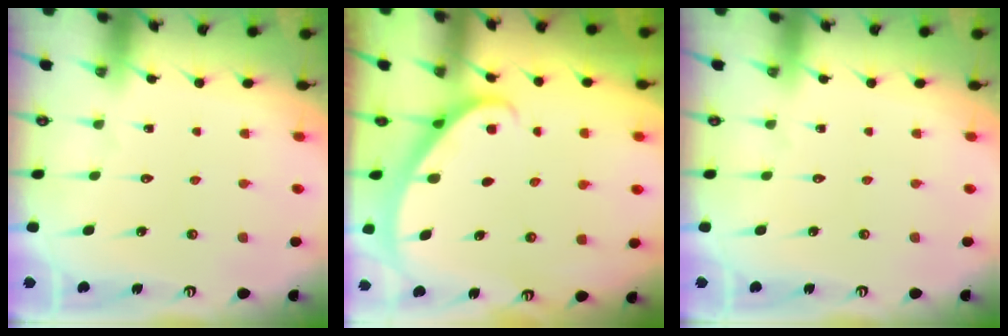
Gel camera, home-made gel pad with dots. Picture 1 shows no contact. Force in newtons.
{"total": 2.2, "press": 2.2, "slide": 0.1}
{"total": 0.0}